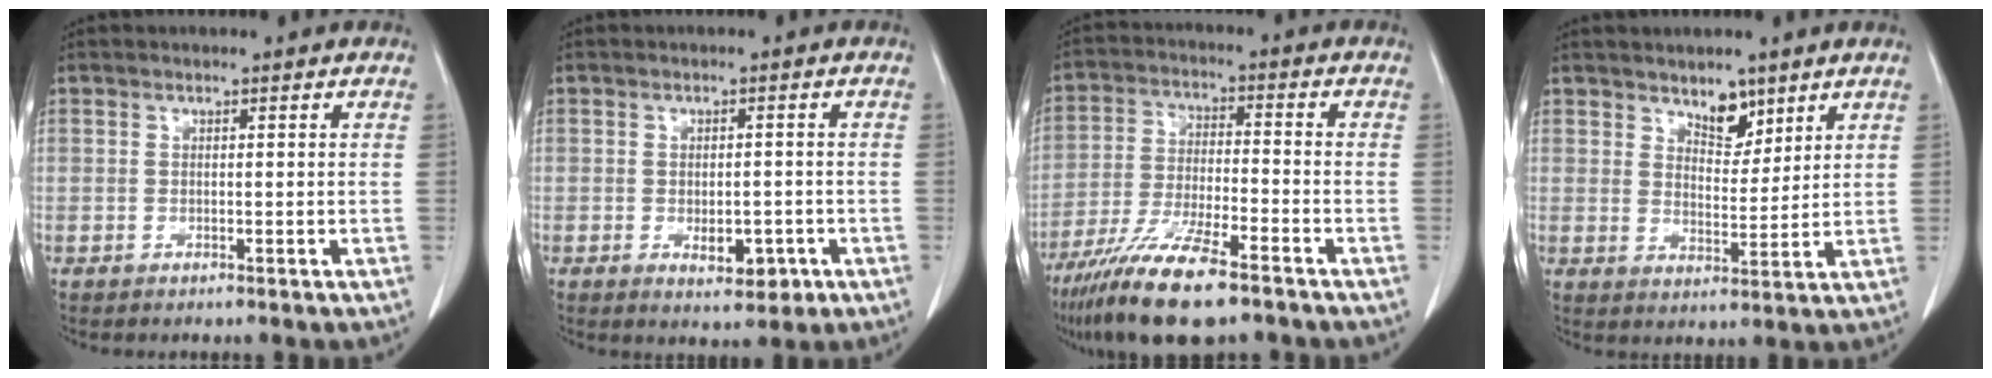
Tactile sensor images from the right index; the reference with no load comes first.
{"total": 4.6, "force": [-1.7, 2.3, 3.7], "torque": [-0.047, -0.002, -0.013]}
{"total": 13.6, "force": [-9.5, 2.0, 9.5], "torque": [-0.188, -0.034, -0.170]}
{"total": 4.8, "force": [3.5, 2.3, 2.3], "torque": [-0.030, -0.006, 0.061]}